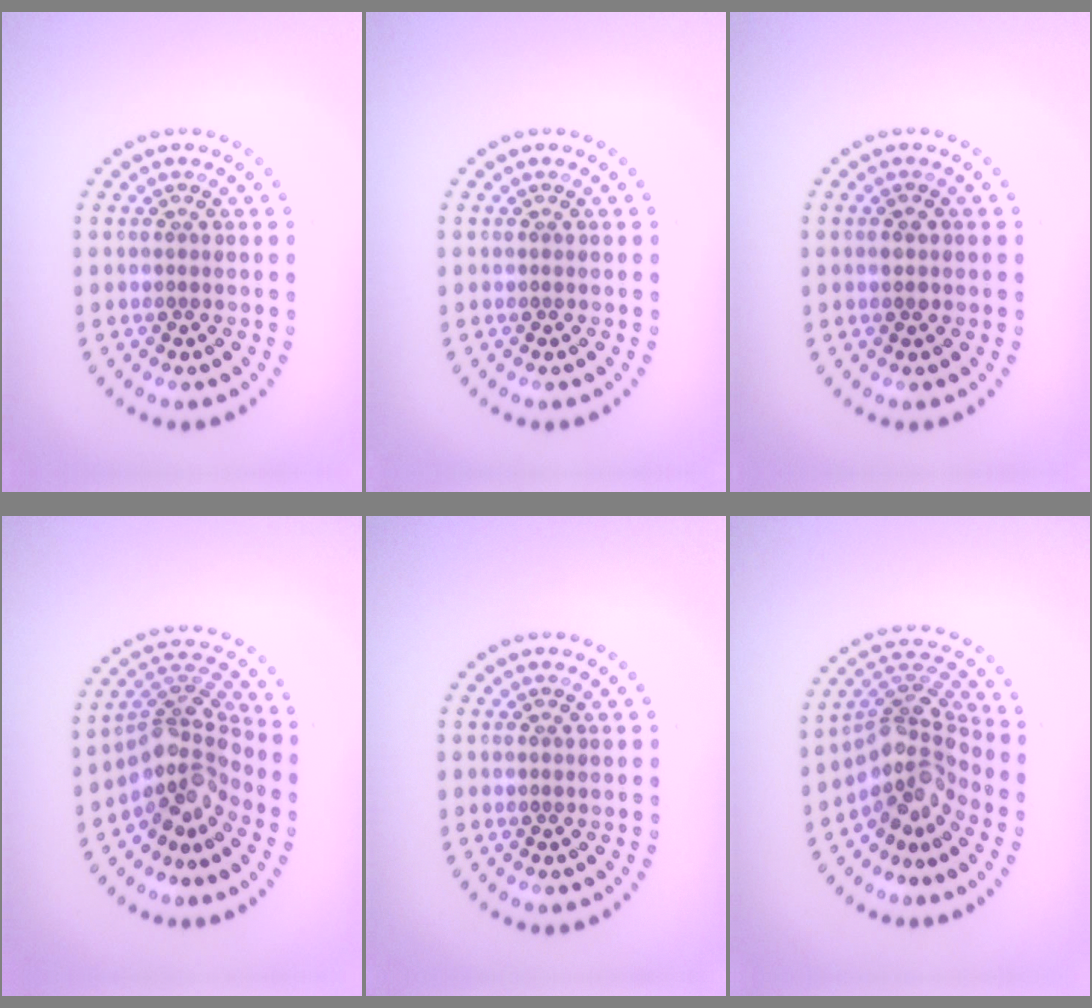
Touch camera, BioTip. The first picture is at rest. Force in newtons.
{"total": 0.0}
{"total": 1.4, "press": 1.4, "slide": 0.1}
{"total": 4.7, "press": 3.1, "slide": 3.5}
{"total": 0.0}
{"total": 4.7, "press": 3.1, "slide": 3.6}